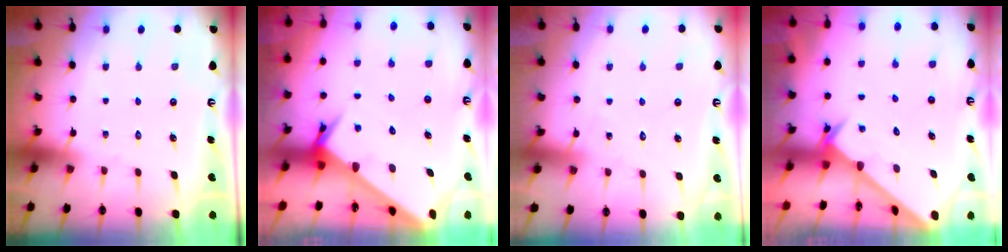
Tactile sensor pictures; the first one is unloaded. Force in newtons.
{"total": 5.1, "press": 5.1, "slide": 0.4}
{"total": 5.2, "press": 5.1, "slide": 0.5}
{"total": 2.6, "press": 2.6, "slide": 0.2}